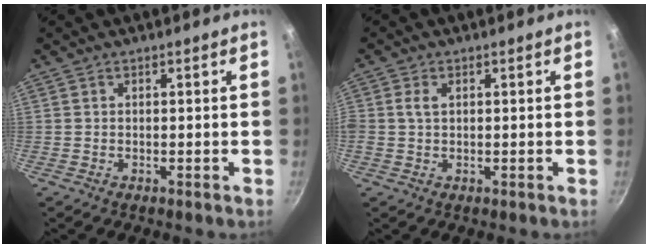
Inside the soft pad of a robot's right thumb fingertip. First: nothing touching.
{"total": 2.3, "force": [0.5, 1.5, 1.6], "torque": [-0.032, 0.005, 0.010]}